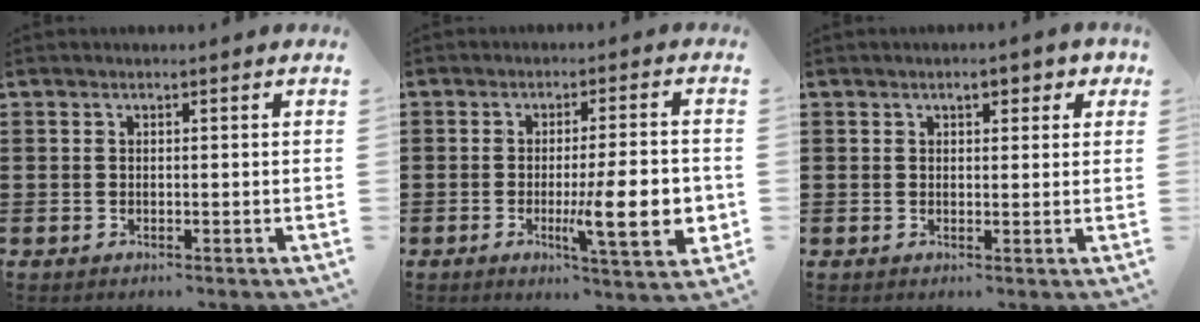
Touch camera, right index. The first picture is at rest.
{"total": 11.5, "force": [-2.2, 2.2, 11.1], "torque": [-0.167, -0.010, -0.033]}
{"total": 2.5, "force": [1.5, 1.1, 1.7], "torque": [-0.030, 0.005, 0.022]}